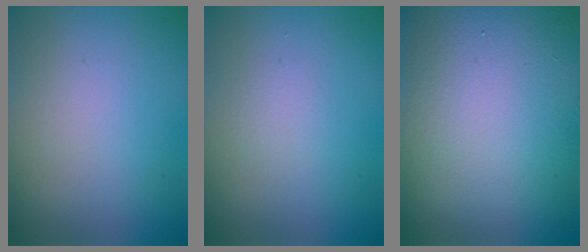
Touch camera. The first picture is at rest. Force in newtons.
{"total": 1.0, "press": 0.9, "slide": 0.1}
{"total": 19.1, "press": 19.1, "slide": 0.9}